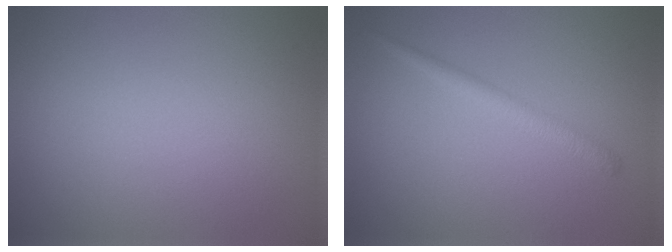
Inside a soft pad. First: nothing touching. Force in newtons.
{"total": 1.7, "press": 1.7, "slide": 0.2}